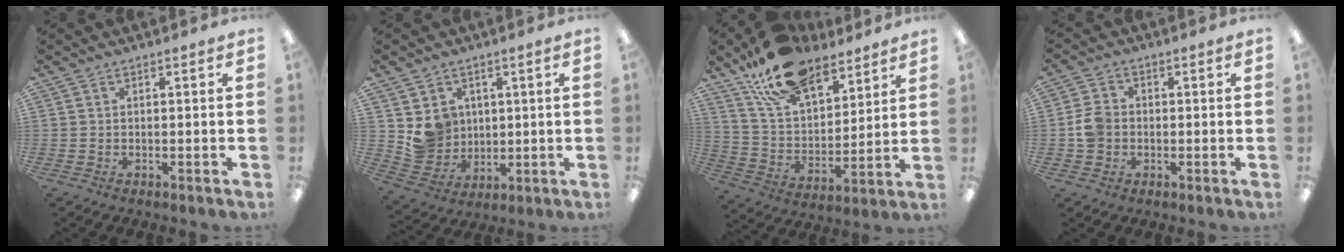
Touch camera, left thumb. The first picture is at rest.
{"total": 7.9, "force": [3.1, 7.2, 1.0], "torque": [-0.028, -0.011, 0.068]}
{"total": 17.4, "force": [12.8, 8.7, 7.9], "torque": [-0.147, -0.066, 0.236]}
{"total": 5.1, "force": [-0.5, 4.4, 2.5], "torque": [-0.039, 0.010, -0.008]}